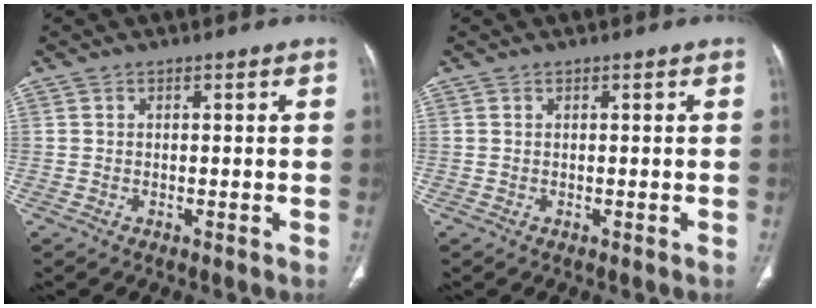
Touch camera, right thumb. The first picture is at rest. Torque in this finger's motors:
{"motor_torque": [-0.31, 0.03, 0.19, 0.17, -0.04]}